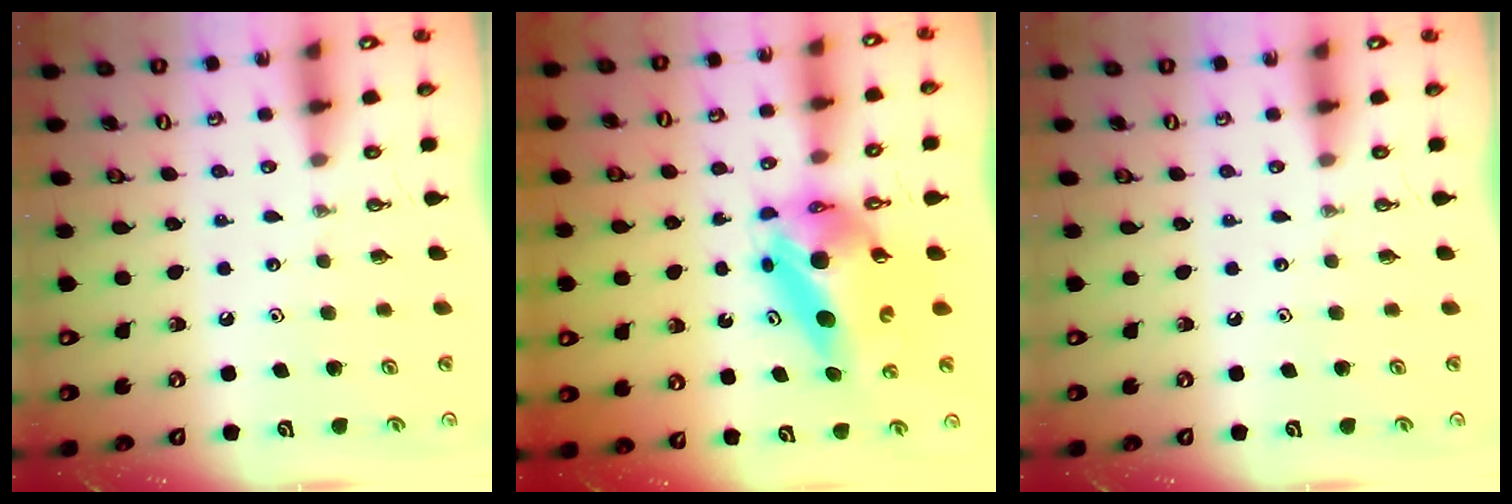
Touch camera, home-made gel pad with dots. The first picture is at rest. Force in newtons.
{"total": 12.0, "press": 11.9, "slide": 1.0}
{"total": 0.0}